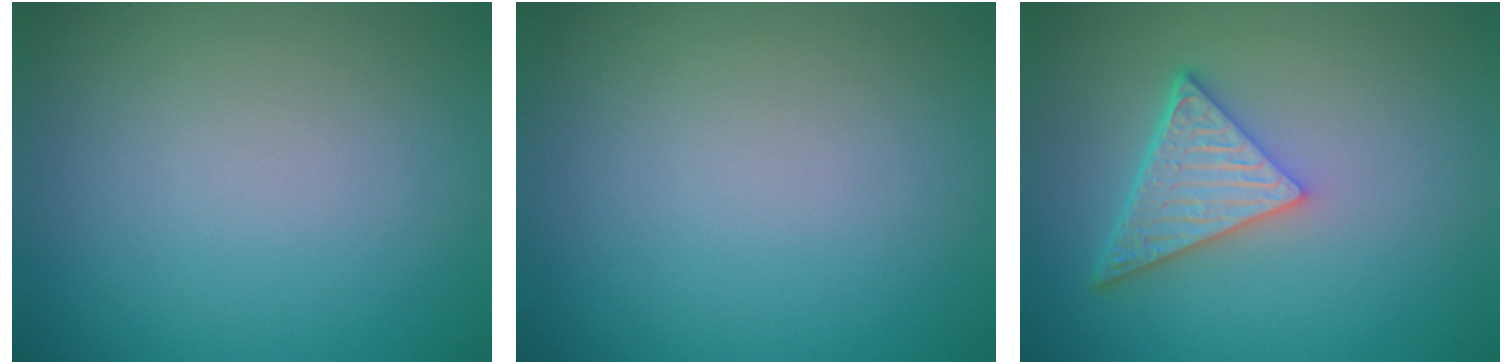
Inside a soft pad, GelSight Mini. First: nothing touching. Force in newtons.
{"total": 0.0}
{"total": 5.1, "press": 3.8, "slide": 3.4}